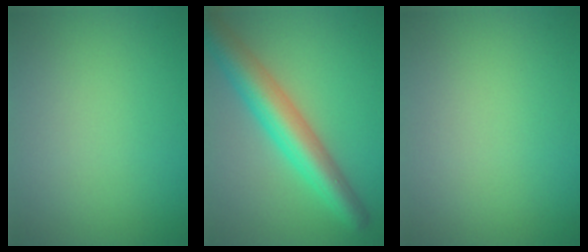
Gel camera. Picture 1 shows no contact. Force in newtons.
{"total": 6.6, "press": 6.6, "slide": 0.1}
{"total": 0.0}